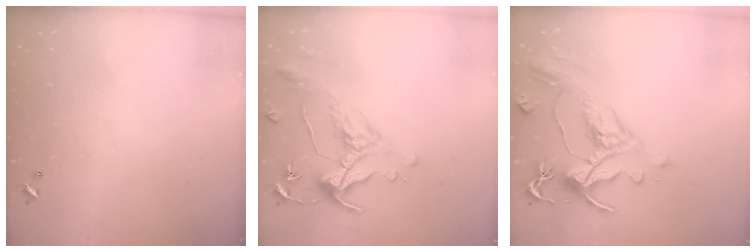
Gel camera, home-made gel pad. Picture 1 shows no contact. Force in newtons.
{"total": 0.9, "press": 0.2, "slide": 0.9}
{"total": 1.8, "press": 0.9, "slide": 1.5}